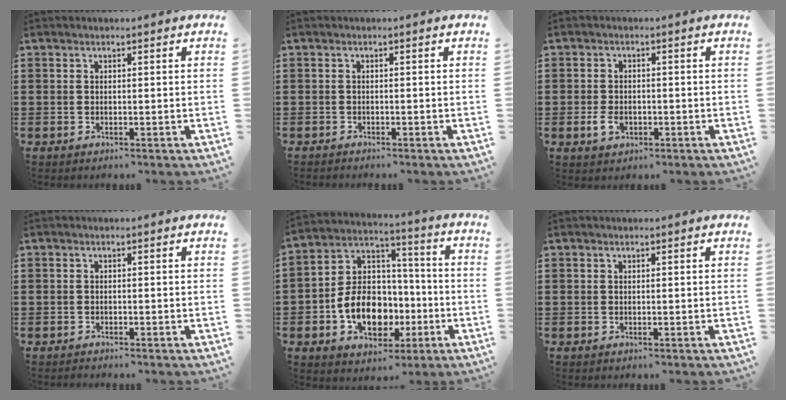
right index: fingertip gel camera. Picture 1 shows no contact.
{"total": 0.6, "force": [-0.6, 0.0, -0.1], "torque": [0.001, 0.000, -0.013]}
{"total": 2.9, "force": [-1.0, 1.8, 2.1], "torque": [-0.053, -0.007, -0.021]}
{"total": 0.8, "force": [-0.8, 0.1, -0.2], "torque": [0.003, 0.002, -0.018]}
{"total": 12.5, "force": [-3.9, 8.9, 7.8], "torque": [-0.170, 0.015, -0.065]}
{"total": 0.0}